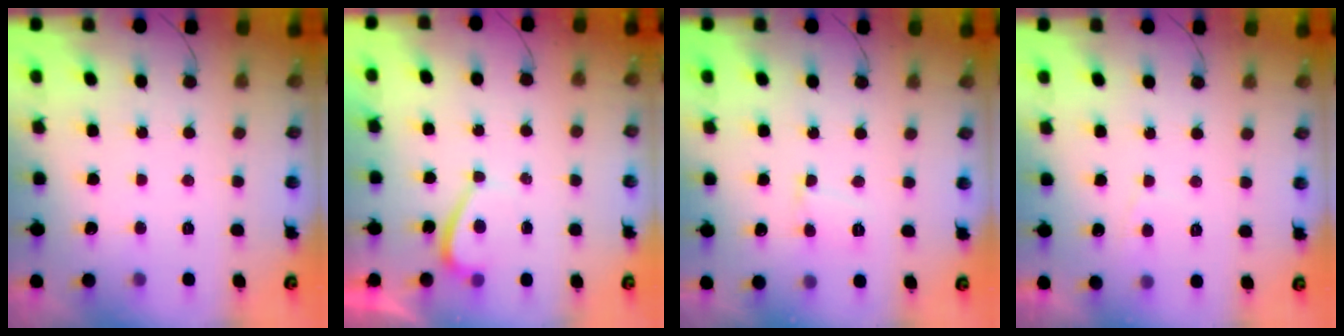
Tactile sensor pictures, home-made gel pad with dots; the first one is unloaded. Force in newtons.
{"total": 2.0, "press": 1.9, "slide": 0.6}
{"total": 4.8, "press": 4.8, "slide": 0.2}
{"total": 1.6, "press": 1.5, "slide": 0.6}